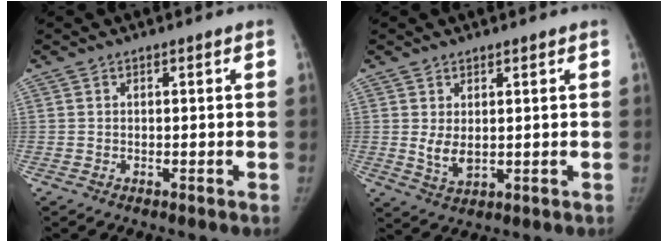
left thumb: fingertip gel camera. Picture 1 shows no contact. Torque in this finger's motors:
{"motor_torque": [-0.06, 0.11, 0.21, 0.09, 0.01]}